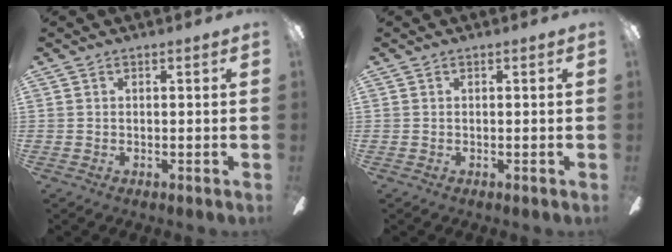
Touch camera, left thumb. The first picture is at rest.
{"total": 0.0}